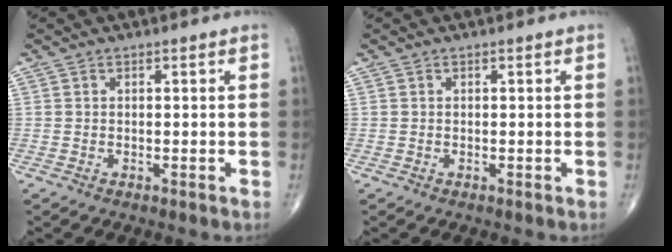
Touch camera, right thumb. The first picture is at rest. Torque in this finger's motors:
{"motor_torque": [-0.02, 0.02, -0.04, -0.03, 0.00]}